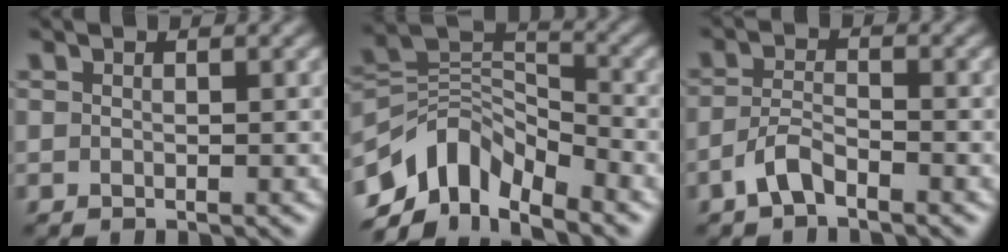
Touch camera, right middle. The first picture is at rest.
{"total": 7.8, "force": [-5.2, 4.2, 4.0], "torque": [-0.053, 0.000, -0.104]}
{"total": 2.3, "force": [-1.6, 0.8, 1.5], "torque": [-0.037, 0.008, -0.038]}